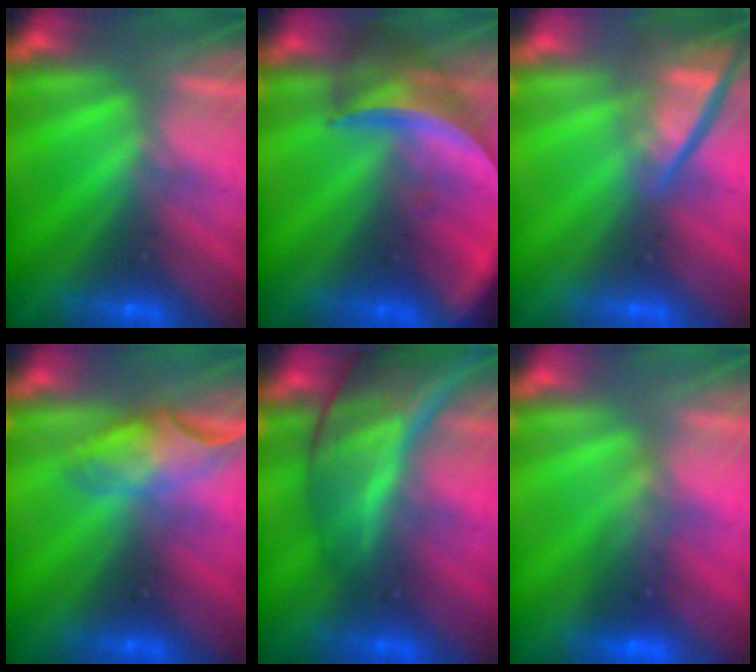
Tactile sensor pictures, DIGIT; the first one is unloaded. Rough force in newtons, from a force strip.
{"total": 8.4}
{"total": 4.5}
{"total": 4.5}
{"total": 7.6}
{"total": 1.8}